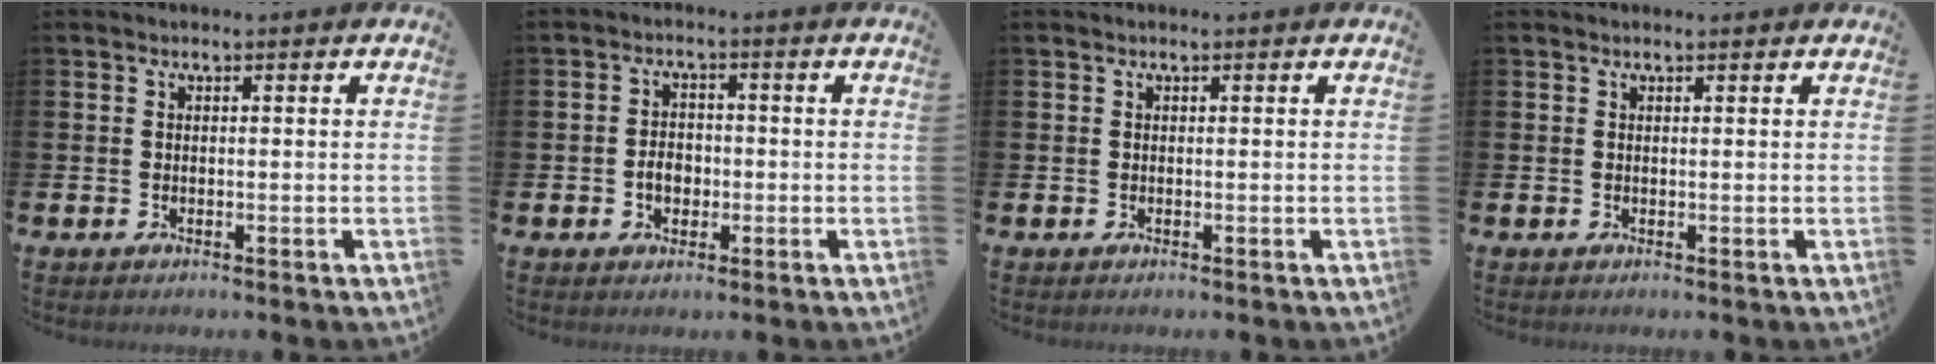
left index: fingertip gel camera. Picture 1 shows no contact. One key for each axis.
{"total": 3.0, "fx": -0.8, "fy": 2.3, "fz": 1.8, "tx": -0.023, "ty": 0.000, "tz": -0.020}
{"total": 0.0}
{"total": 0.0}